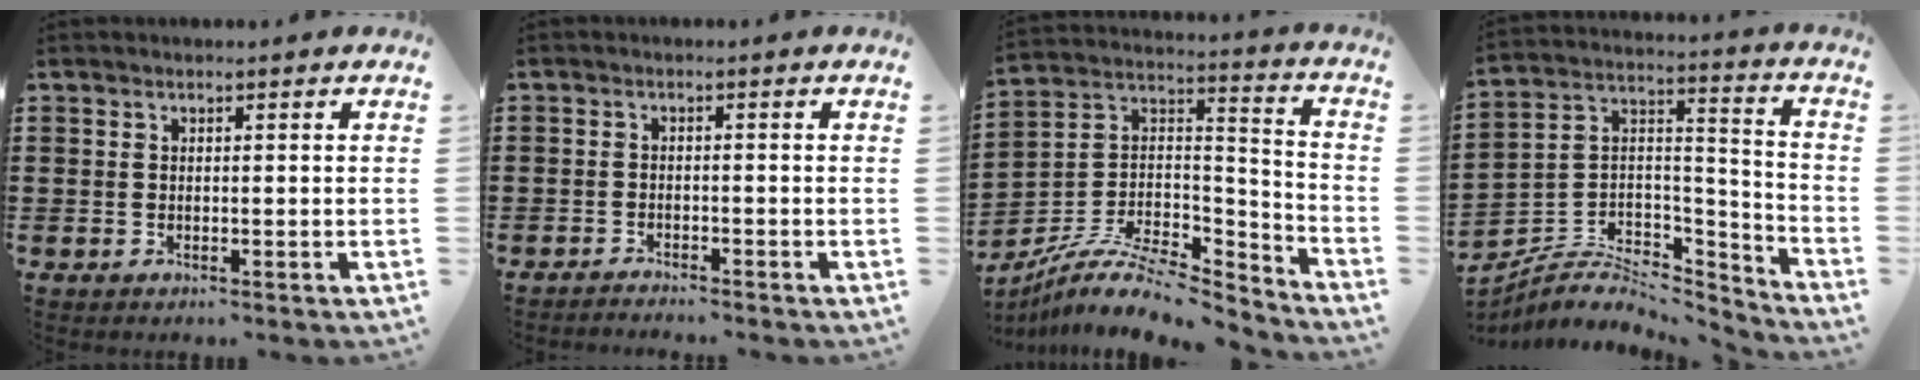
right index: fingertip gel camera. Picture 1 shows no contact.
{"total": 1.5, "force": [-1.5, 0.0, 0.0], "torque": [-0.003, 0.004, -0.032]}
{"total": 11.5, "force": [-8.6, 4.5, 6.1], "torque": [-0.117, 0.020, -0.159]}
{"total": 5.8, "force": [-4.2, 3.3, 2.4], "torque": [-0.057, 0.001, -0.083]}